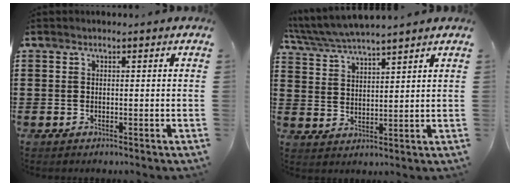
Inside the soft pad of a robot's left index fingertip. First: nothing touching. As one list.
[{"total": 4.8, "force": [4.6, 0.0, 1.4], "torque": [-0.045, -0.021, 0.082]}]